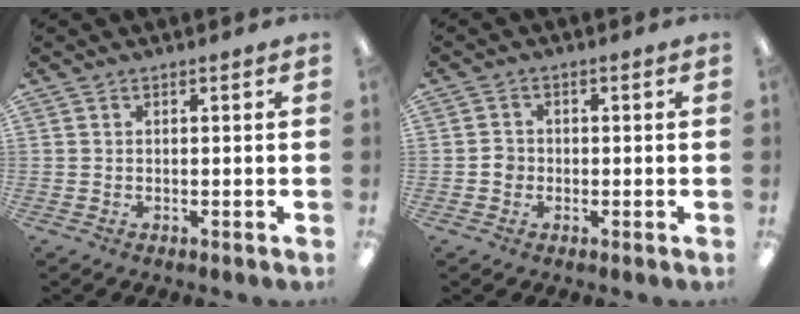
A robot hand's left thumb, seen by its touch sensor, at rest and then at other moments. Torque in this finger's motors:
{"motor_torque": [-0.11, 0.09, 0.05, -0.13, 0.01]}